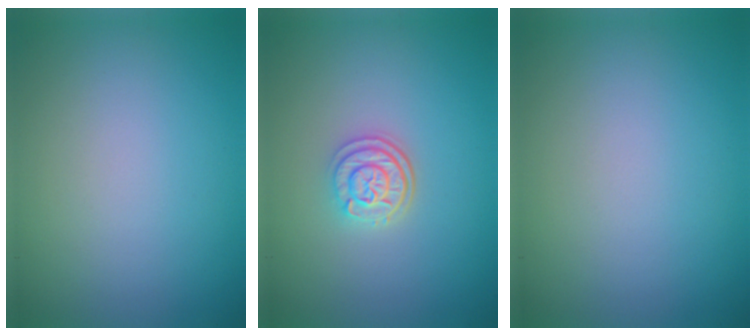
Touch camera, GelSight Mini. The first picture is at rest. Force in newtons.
{"total": 2.8, "press": 2.4, "slide": 1.4}
{"total": 0.0}